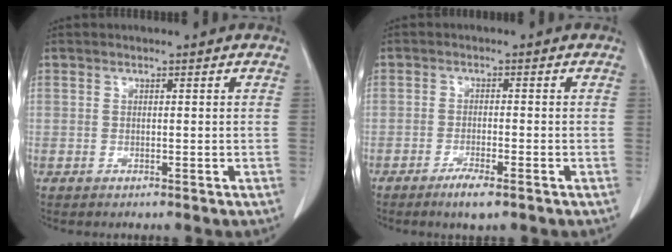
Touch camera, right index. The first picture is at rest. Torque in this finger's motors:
{"motor_torque": [0.33, -0.30, 0.08, 0.01]}